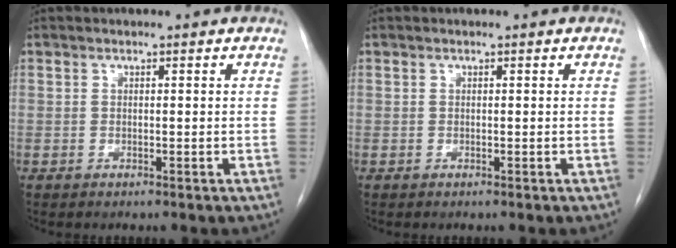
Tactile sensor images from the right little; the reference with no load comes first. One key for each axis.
{"total": 0.0}